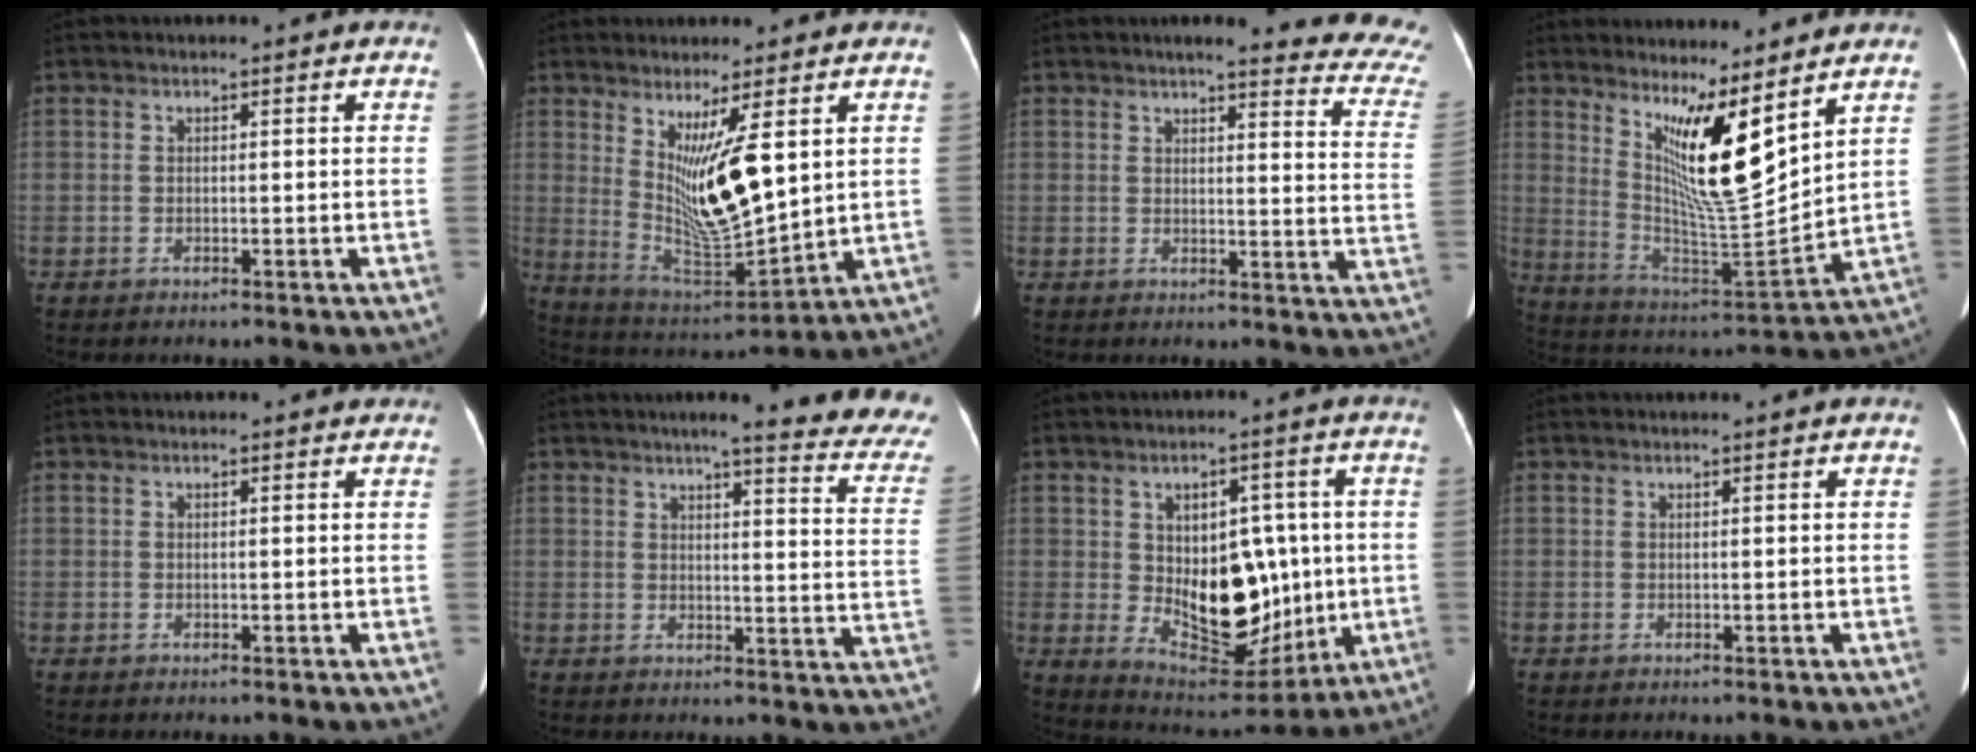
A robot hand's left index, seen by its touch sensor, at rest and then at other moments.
{"total": 11.4, "force": [3.4, 1.5, 10.8], "torque": [-0.203, -0.029, 0.075]}
{"total": 16.3, "force": [14.8, 1.0, 6.8], "torque": [-0.066, -0.069, 0.144]}
{"total": 11.5, "force": [6.7, 1.1, 9.3], "torque": [-0.176, -0.023, 0.134]}
{"total": 0.9, "force": [0.8, 0.4, 0.1], "torque": [-0.006, -0.004, -0.001]}
{"total": 18.9, "force": [16.2, 0.8, 9.7], "torque": [-0.105, -0.061, 0.173]}
{"total": 13.5, "force": [-0.1, 7.9, 11.0], "torque": [-0.165, 0.012, 0.022]}
{"total": 1.0, "force": [0.9, -0.2, 0.3], "torque": [-0.007, 0.008, 0.017]}